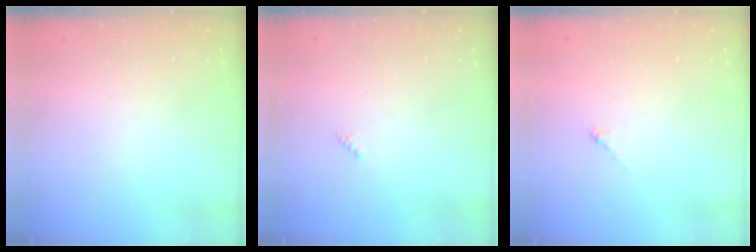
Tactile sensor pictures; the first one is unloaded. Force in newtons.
{"total": 2.0, "press": 2.0, "slide": 0.2}
{"total": 2.7, "press": 2.7, "slide": 0.7}